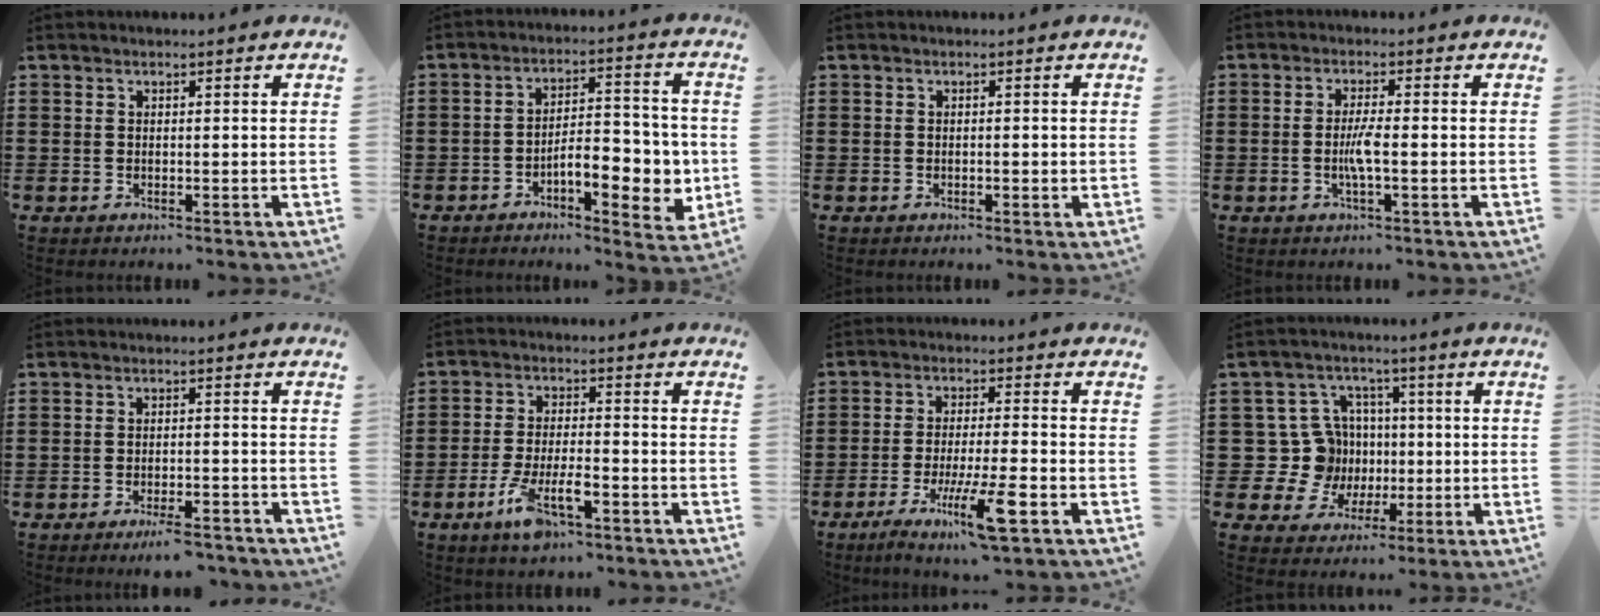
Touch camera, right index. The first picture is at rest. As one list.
[{"total": 8.5, "force": [-2.7, 3.5, 7.2], "torque": [-0.095, -0.007, -0.048]}, {"total": 0.7, "force": [-0.2, 0.2, 0.6], "torque": [-0.012, -0.003, -0.003]}, {"total": 3.5, "force": [-0.9, 0.3, 3.4], "torque": [-0.075, -0.008, -0.021]}, {"total": 3.6, "force": [-3.2, 0.2, 1.8], "torque": [-0.031, -0.002, -0.059]}, {"total": 7.3, "force": [-4.1, 2.2, 5.6], "torque": [-0.115, -0.003, -0.075]}, {"total": 9.5, "force": [-4.8, 0.4, 8.2], "torque": [-0.156, -0.013, -0.087]}, {"total": 10.8, "force": [0.2, 10.3, 3.5], "torque": [-0.119, 0.003, 0.015]}]